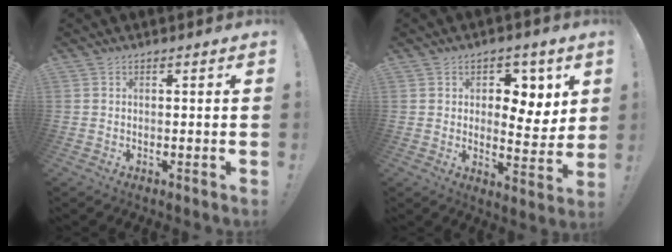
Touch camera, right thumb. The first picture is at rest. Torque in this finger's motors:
{"motor_torque": [-0.55, 0.45, 0.18, 0.59, 0.15]}